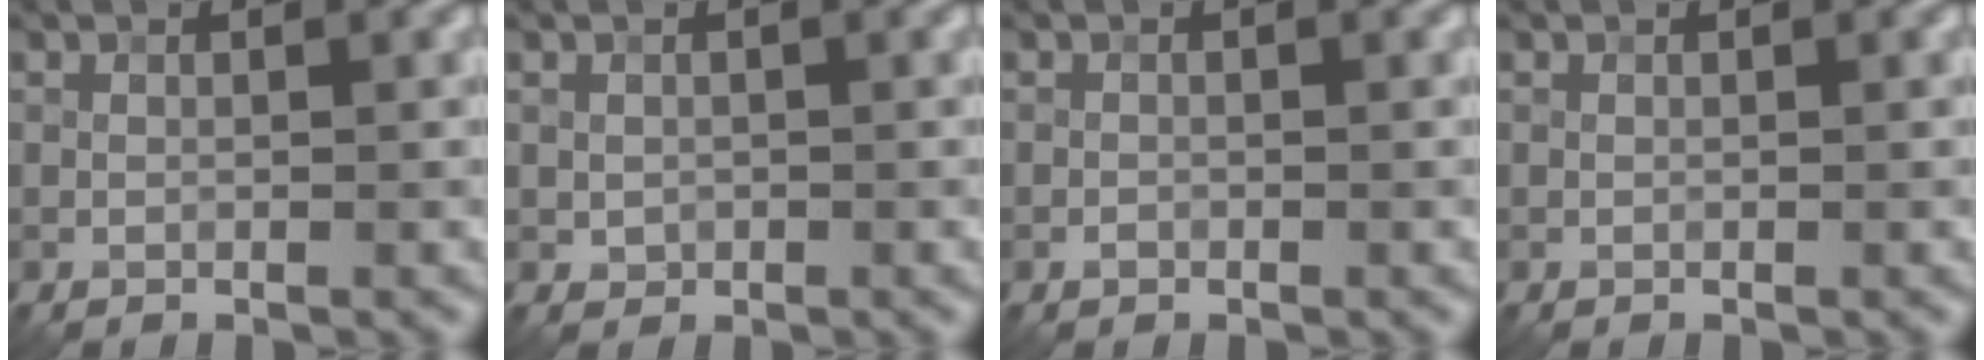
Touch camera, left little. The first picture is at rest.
{"total": 0.8, "force": [0.0, 0.8, 0.3], "torque": [-0.002, -0.004, 0.000]}
{"total": 0.5, "force": [-0.3, 0.4, 0.2], "torque": [0.000, -0.001, -0.007]}
{"total": 0.0}